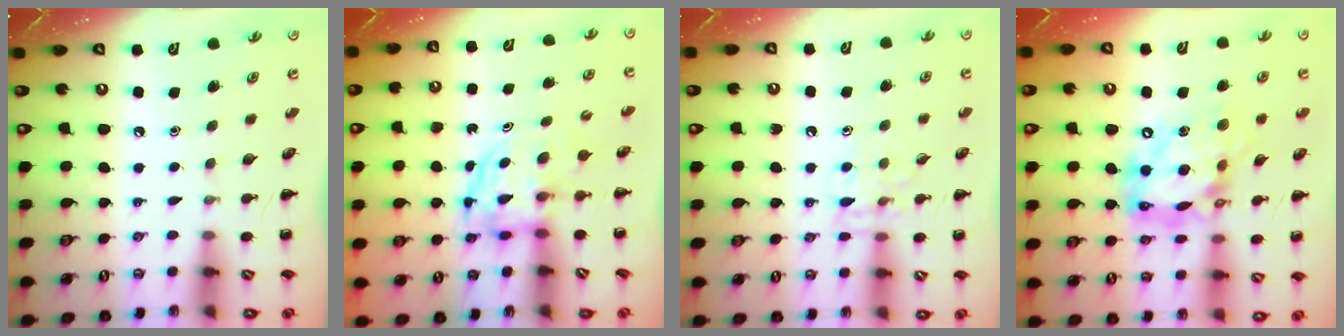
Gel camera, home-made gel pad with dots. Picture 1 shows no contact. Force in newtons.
{"total": 3.7, "press": 3.7, "slide": 0.3}
{"total": 8.0, "press": 7.9, "slide": 0.9}
{"total": 16.2, "press": 15.6, "slide": 4.2}